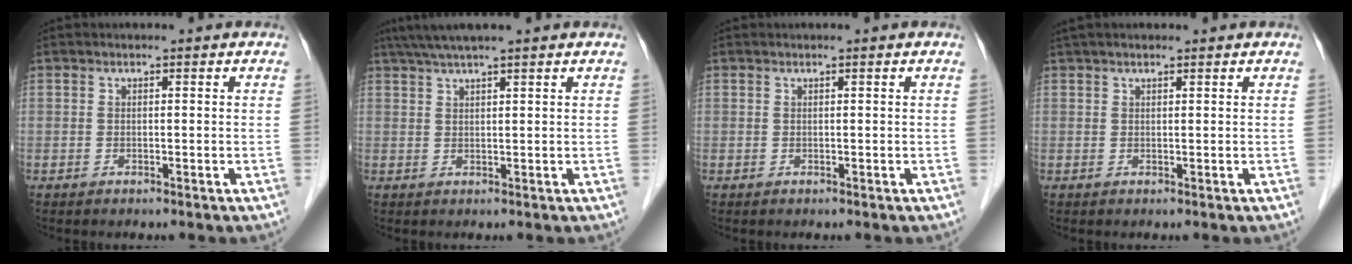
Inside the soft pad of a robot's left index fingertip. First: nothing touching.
{"total": 6.4, "force": [5.2, -0.3, 3.8], "torque": [-0.063, 0.038, 0.088]}
{"total": 0.0}
{"total": 3.5, "force": [2.8, 0.8, 1.9], "torque": [-0.033, 0.031, 0.047]}